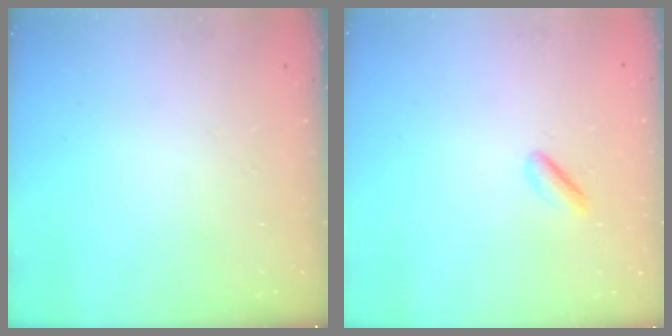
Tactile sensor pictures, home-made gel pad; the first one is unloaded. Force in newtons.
{"total": 1.1, "press": 0.8, "slide": 0.8}